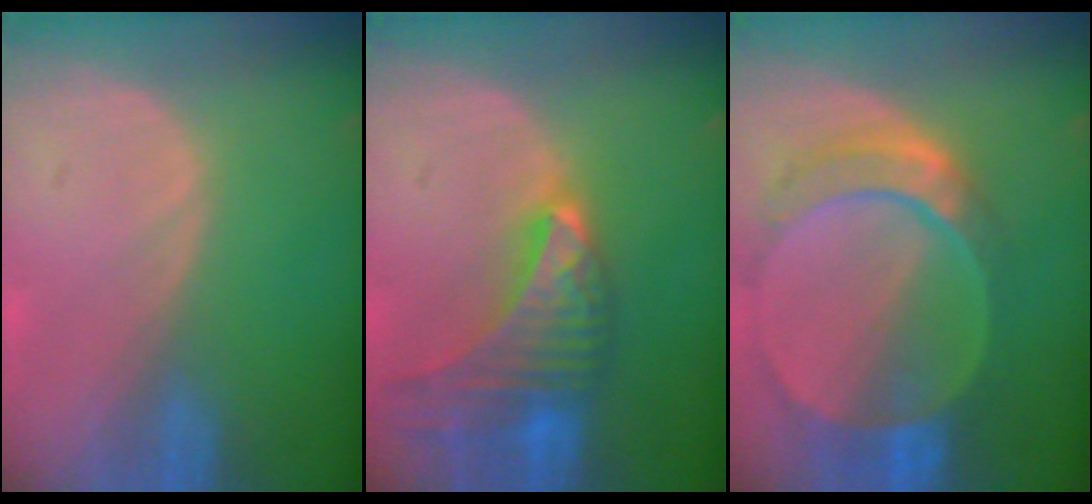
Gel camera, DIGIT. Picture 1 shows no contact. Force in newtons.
{"total": 9.8, "press": 8.7, "slide": 4.5}
{"total": 9.3, "press": 8.1, "slide": 4.6}